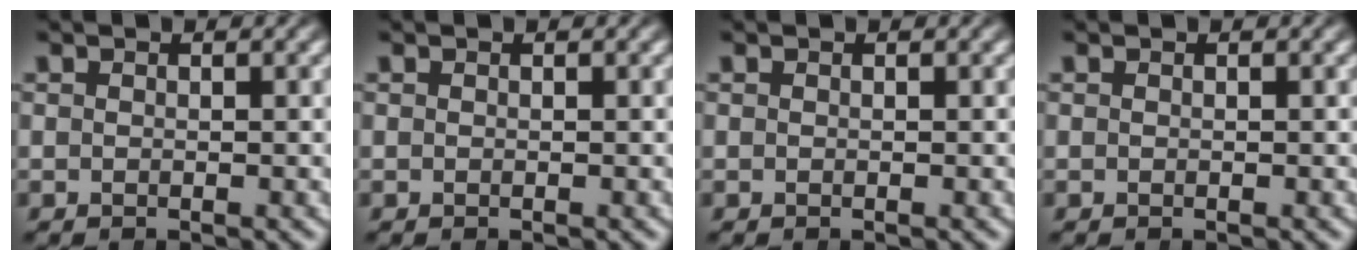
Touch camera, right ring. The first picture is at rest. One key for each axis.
{"total": 0.0}
{"total": 0.0}
{"total": 0.0}